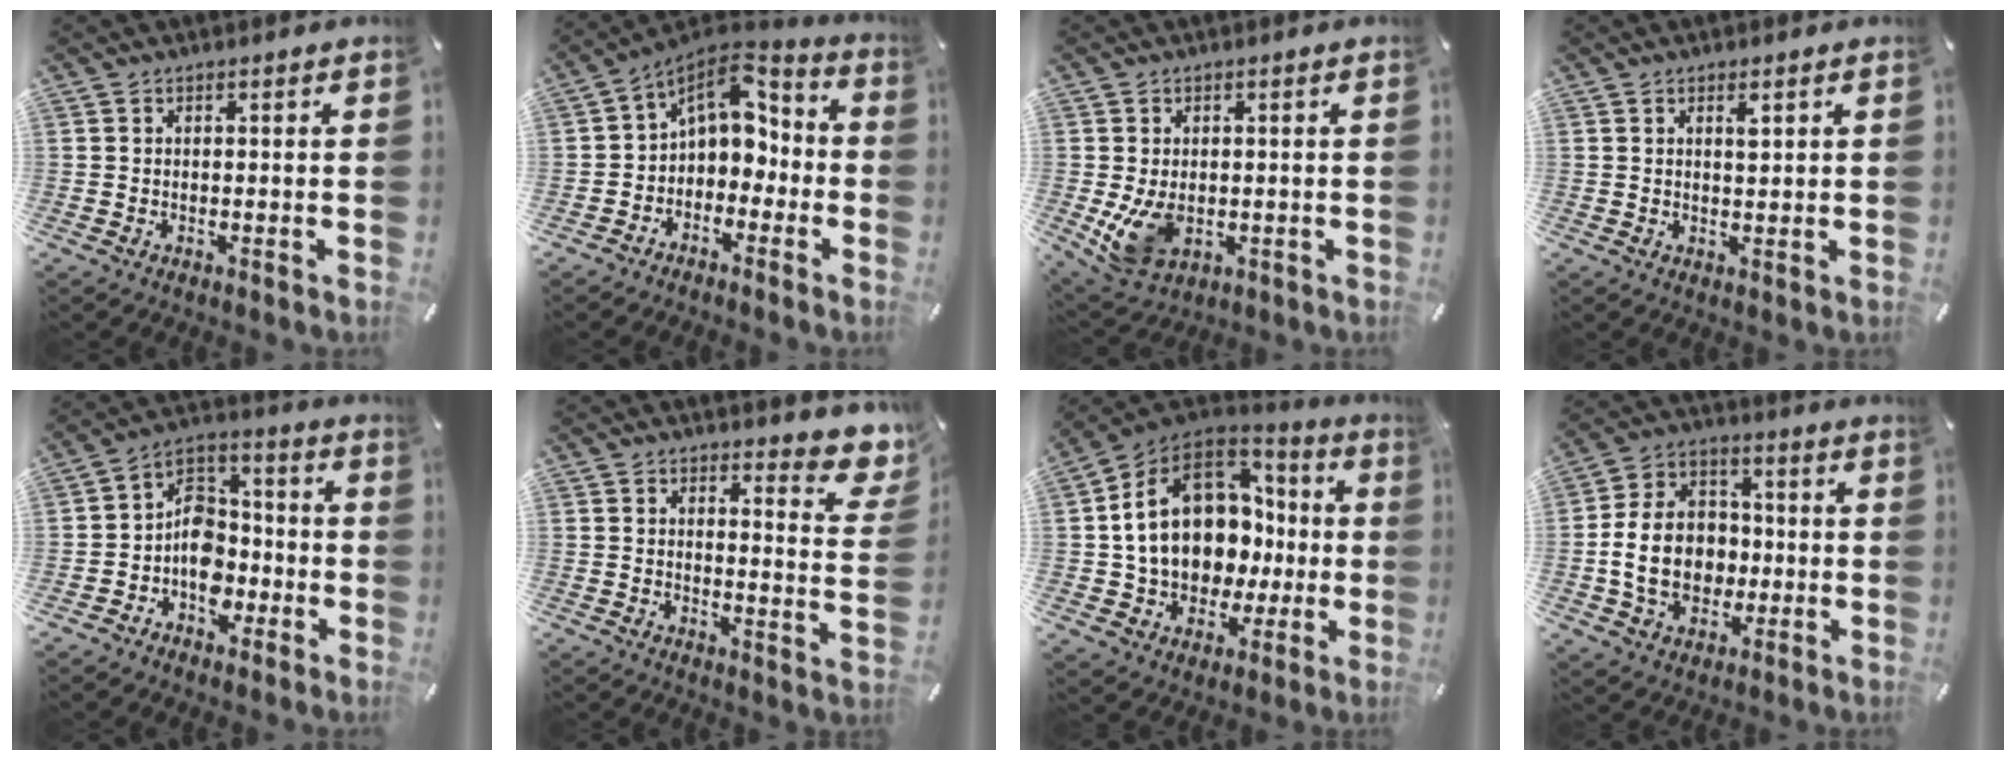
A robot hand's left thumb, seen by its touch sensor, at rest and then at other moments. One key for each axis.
{"total": 8.5, "fx": 2.2, "fy": 6.6, "fz": 4.9, "tx": -0.079, "ty": -0.014, "tz": 0.042}
{"total": 8.1, "fx": -0.8, "fy": 5.9, "fz": 5.4, "tx": -0.112, "ty": -0.006, "tz": -0.011}
{"total": 2.0, "fx": 1.0, "fy": 0.6, "fz": 1.6, "tx": -0.019, "ty": -0.005, "tz": 0.014}
{"total": 10.7, "fx": -4.1, "fy": 8.5, "fz": 4.9, "tx": -0.073, "ty": 0.032, "tz": -0.069}
{"total": 7.9, "fx": 5.9, "fy": 3.4, "fz": 4.1, "tx": -0.032, "ty": -0.052, "tz": 0.100}
{"total": 17.8, "fx": 2.0, "fy": 14.4, "fz": 10.4, "tx": -0.212, "ty": -0.010, "tz": 0.041}
{"total": 14.0, "fx": -2.3, "fy": 11.1, "fz": 8.1, "tx": -0.194, "ty": 0.016, "tz": -0.040}